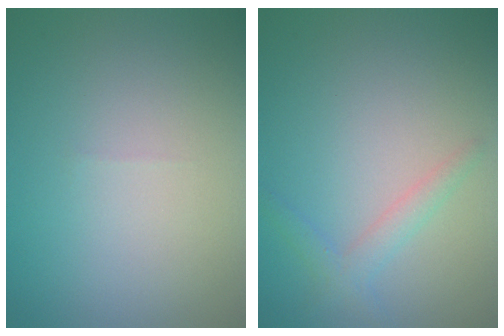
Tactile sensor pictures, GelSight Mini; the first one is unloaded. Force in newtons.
{"total": 1.9, "press": 1.9, "slide": 0.0}